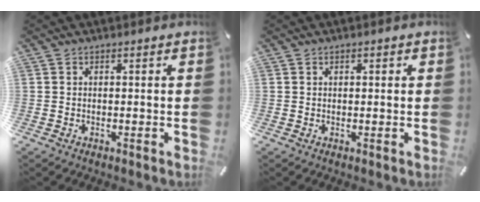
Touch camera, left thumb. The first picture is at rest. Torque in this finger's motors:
{"motor_torque": [-0.04, -0.33, -0.07, 0.21, -0.05]}